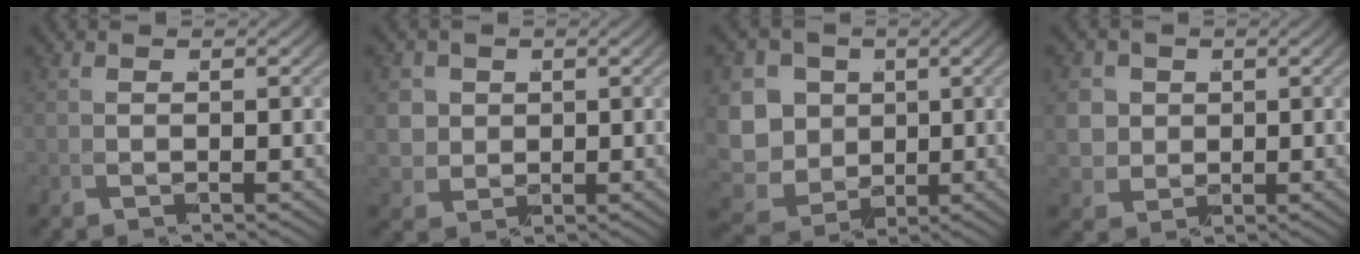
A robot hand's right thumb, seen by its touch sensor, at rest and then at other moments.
{"total": 4.7, "force": [0.9, 4.1, 2.1], "torque": [-0.063, -0.025, 0.035]}
{"total": 13.4, "force": [-0.5, 11.6, 6.6], "torque": [-0.165, -0.057, 0.003]}
{"total": 5.4, "force": [0.9, 4.7, 2.4], "torque": [-0.072, -0.028, 0.034]}